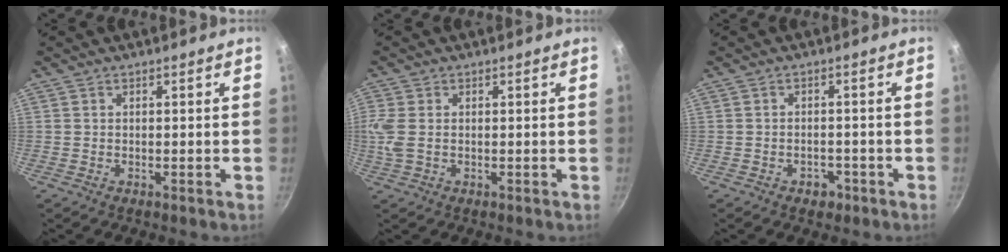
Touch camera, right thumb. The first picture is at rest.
{"total": 4.6, "force": [0.0, 2.9, 3.5], "torque": [-0.113, 0.006, 0.002]}
{"total": 2.5, "force": [-1.4, 1.8, 1.0], "torque": [-0.004, 0.013, -0.016]}